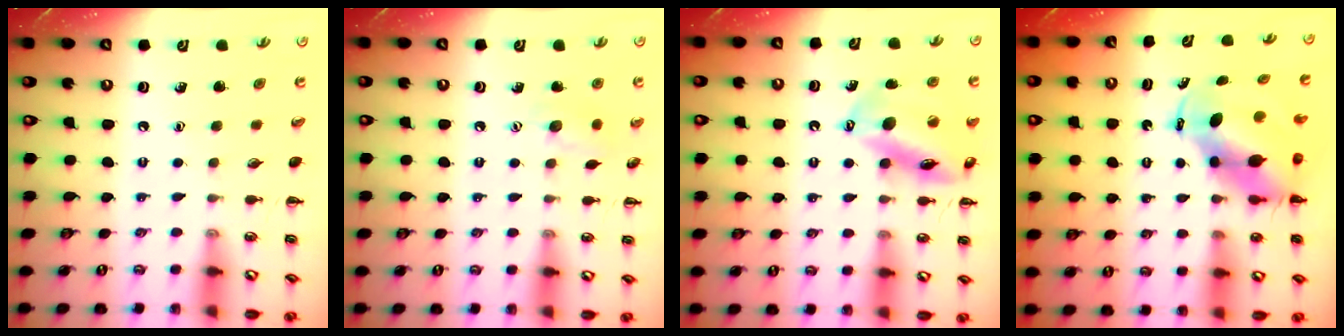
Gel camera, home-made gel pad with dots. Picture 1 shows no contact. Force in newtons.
{"total": 7.7, "press": 7.6, "slide": 1.3}
{"total": 15.1, "press": 14.7, "slide": 3.4}
{"total": 9.2, "press": 9.0, "slide": 2.0}